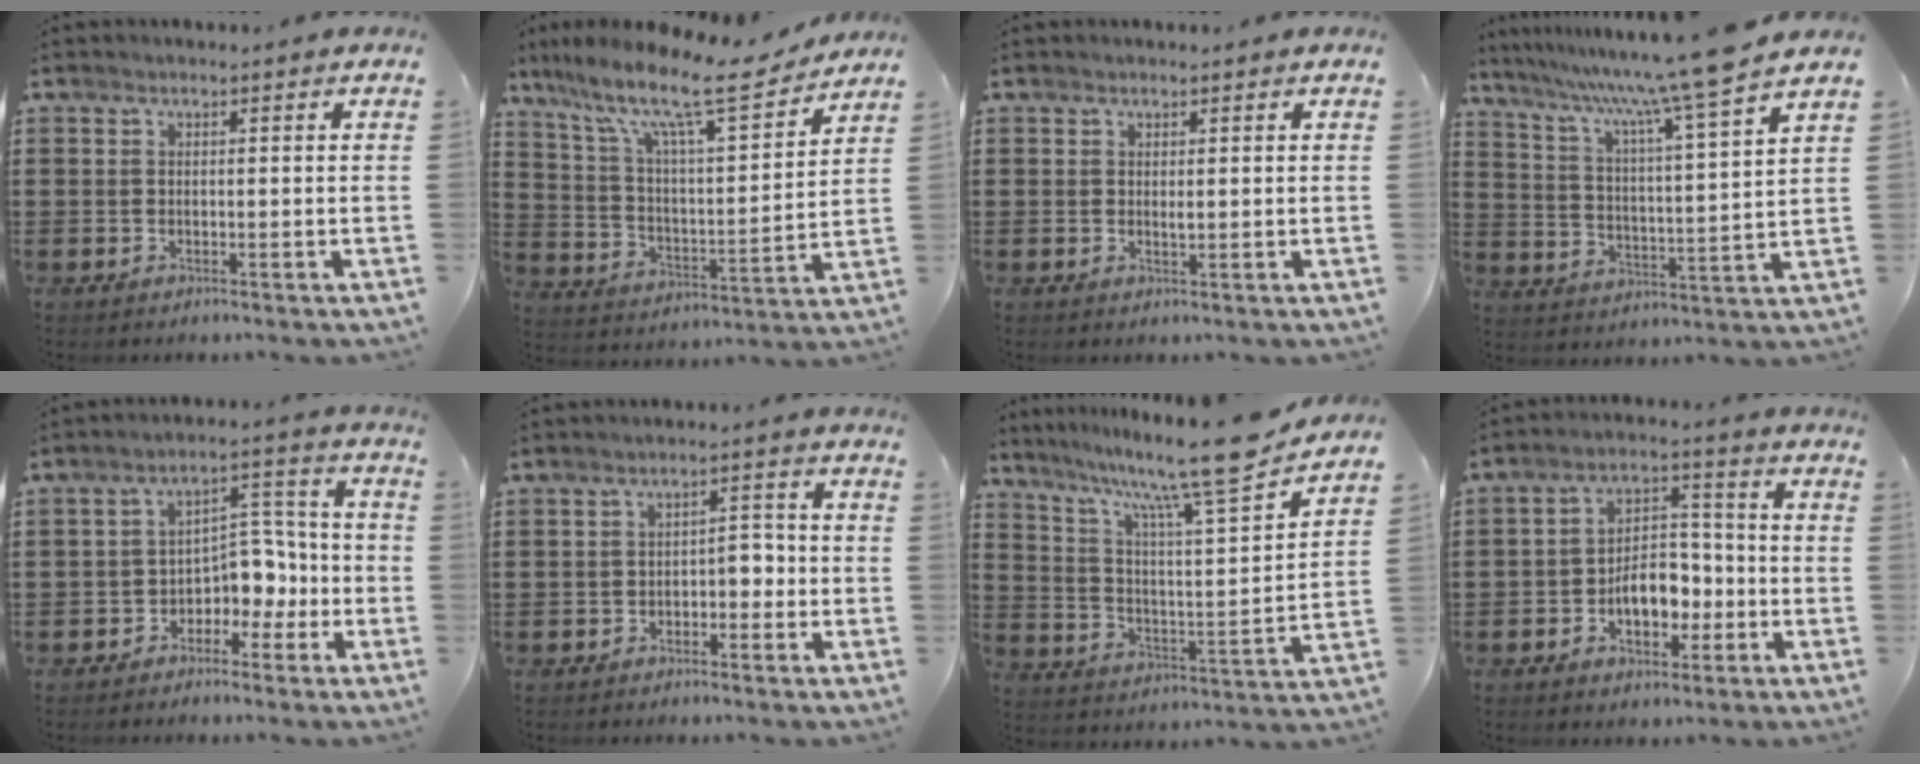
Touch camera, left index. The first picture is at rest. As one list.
[{"total": 12.8, "force": [9.9, 2.4, 7.9], "torque": [-0.171, -0.060, 0.162]}, {"total": 0.9, "force": [0.2, 0.2, 0.9], "torque": [-0.018, 0.000, 0.004]}, {"total": 9.3, "force": [7.7, -1.8, 5.0], "torque": [-0.118, -0.060, 0.114]}, {"total": 5.5, "force": [-2.4, 4.3, 2.5], "torque": [-0.055, 0.008, -0.049]}, {"total": 3.1, "force": [-1.5, 1.8, 2.1], "torque": [-0.042, 0.007, -0.033]}, {"total": 13.7, "force": [11.5, 0.1, 7.6], "torque": [-0.152, -0.083, 0.182]}, {"total": 7.3, "force": [-2.4, 4.7, 5.1], "torque": [-0.082, 0.008, -0.047]}]